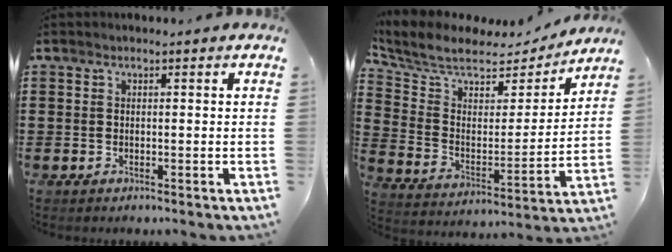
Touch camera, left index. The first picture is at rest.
{"total": 7.0, "force": [6.1, 2.5, 2.3], "torque": [-0.082, -0.038, 0.102]}